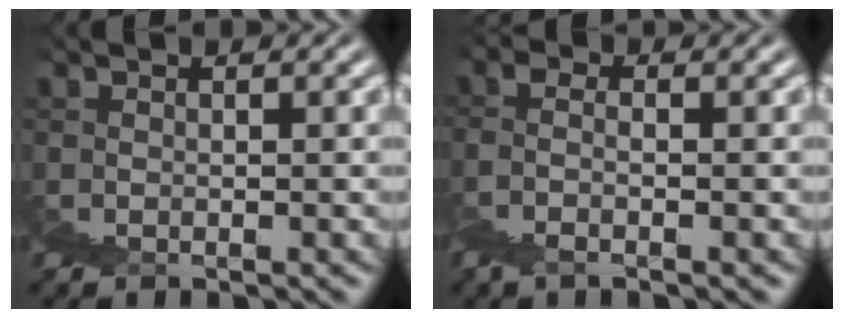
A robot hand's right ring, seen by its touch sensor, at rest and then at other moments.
{"total": 1.3, "force": [0.9, -0.1, 1.0], "torque": [-0.025, 0.023, 0.005]}